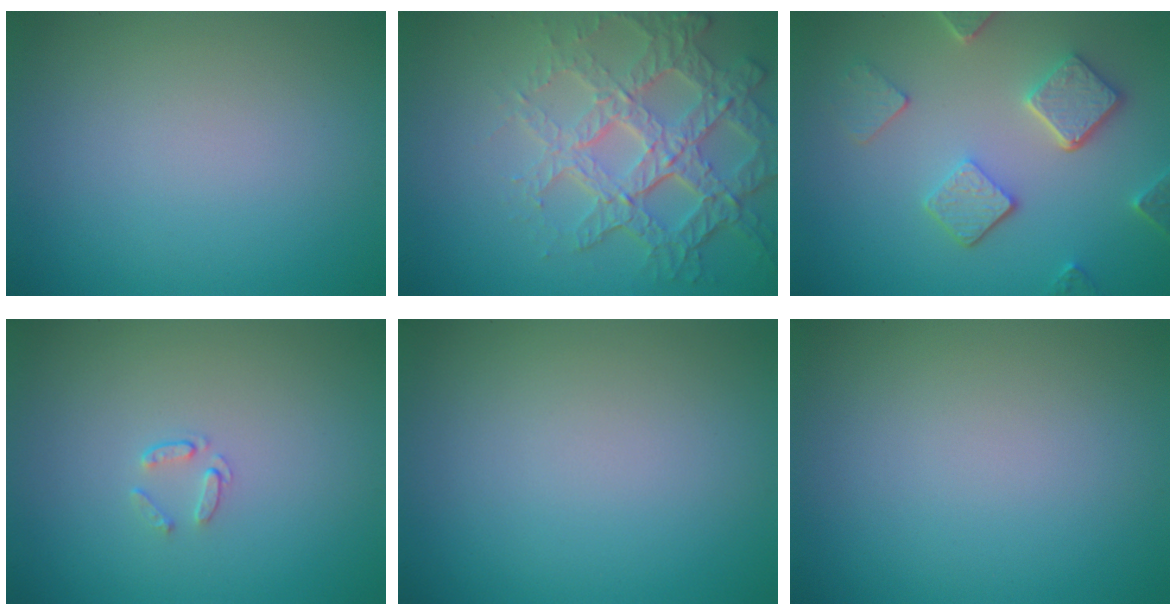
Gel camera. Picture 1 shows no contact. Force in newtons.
{"total": 7.2, "press": 5.2, "slide": 4.9}
{"total": 5.0, "press": 3.9, "slide": 3.2}
{"total": 0.7, "press": 0.5, "slide": 0.5}
{"total": 0.0}
{"total": 0.0}